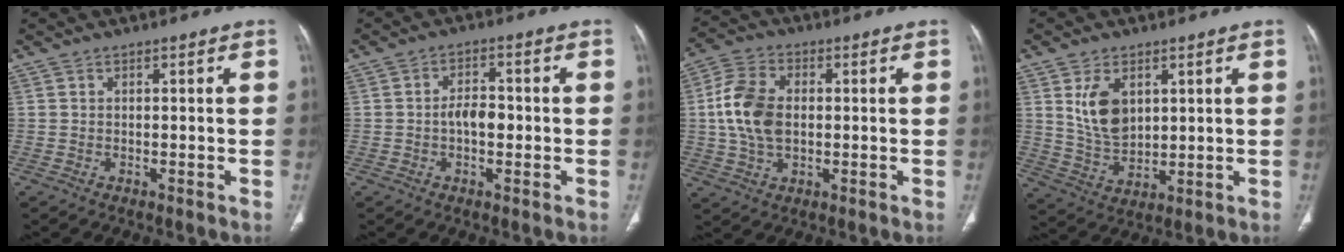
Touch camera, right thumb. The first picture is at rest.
{"total": 4.7, "force": [-0.6, 2.7, 3.9], "torque": [-0.058, 0.011, -0.015]}
{"total": 11.1, "force": [0.4, 7.2, 8.4], "torque": [-0.170, 0.012, 0.007]}
{"total": 9.0, "force": [3.1, 5.7, 6.3], "torque": [-0.098, -0.019, 0.073]}